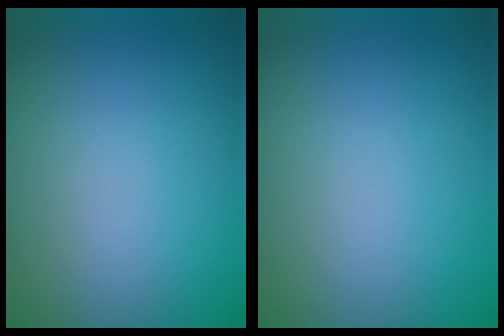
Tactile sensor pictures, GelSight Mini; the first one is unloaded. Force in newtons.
{"total": 0.0}